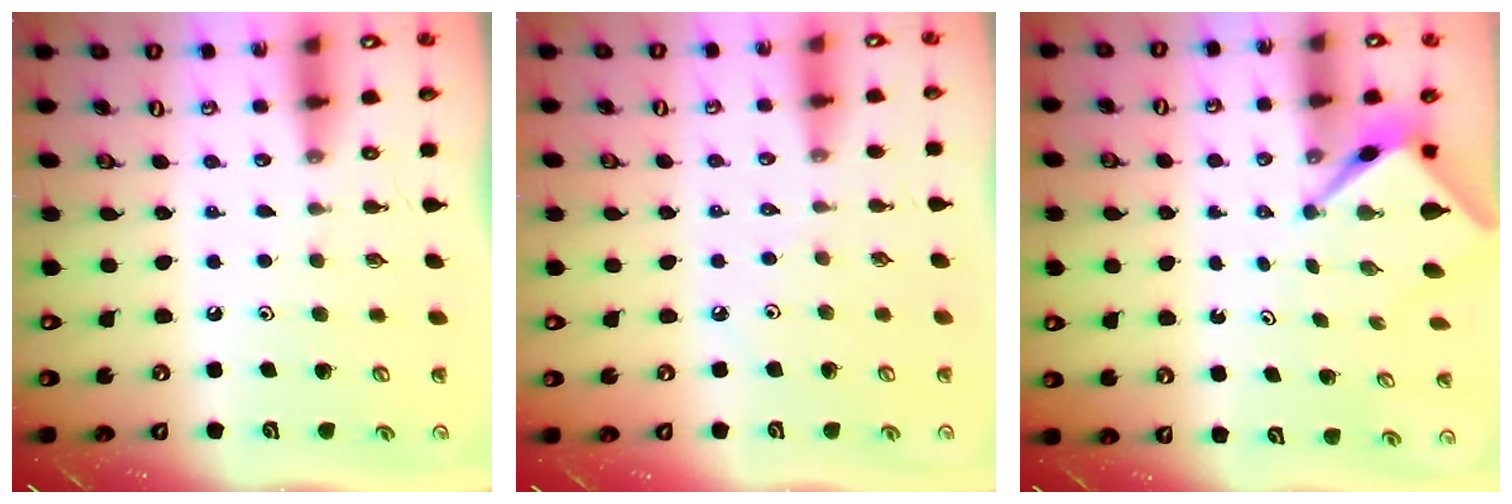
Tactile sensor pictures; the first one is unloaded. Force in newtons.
{"total": 1.9, "press": 1.9, "slide": 0.4}
{"total": 3.0, "press": 3.0, "slide": 0.2}